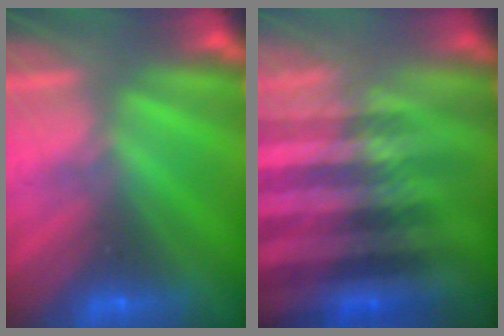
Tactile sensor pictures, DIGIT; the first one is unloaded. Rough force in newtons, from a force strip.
{"total": 4.7}